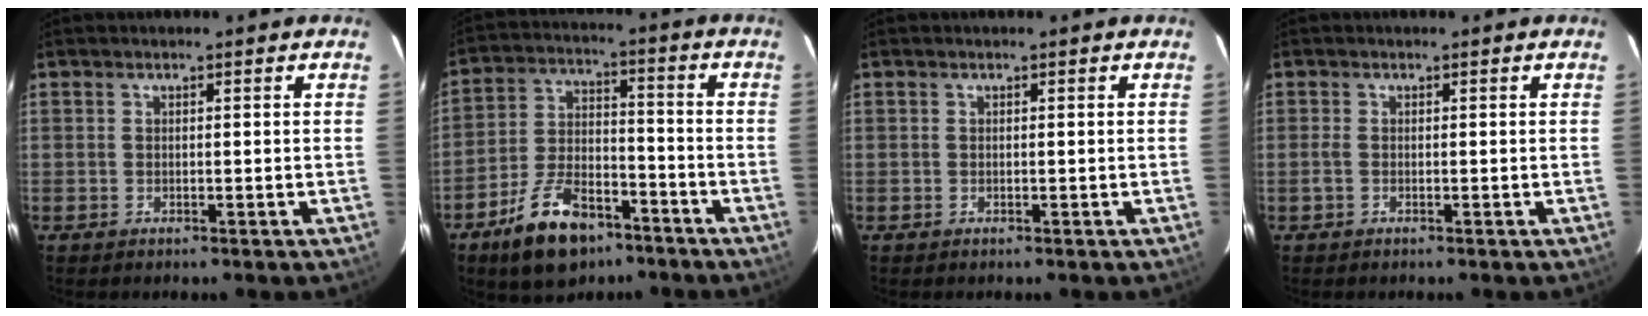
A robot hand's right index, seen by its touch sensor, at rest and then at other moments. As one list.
[{"total": 13.4, "force": [-8.4, 6.6, 8.0], "torque": [-0.166, 0.006, -0.138]}, {"total": 0.0}, {"total": 1.1, "force": [-0.2, 0.4, 1.1], "torque": [-0.023, 0.000, -0.006]}]